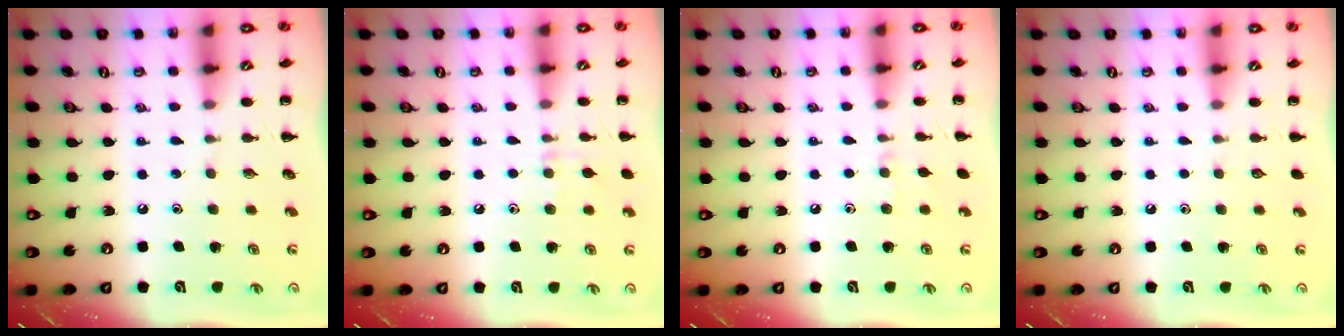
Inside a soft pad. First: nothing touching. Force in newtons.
{"total": 6.9, "press": 6.3, "slide": 2.7}
{"total": 3.9, "press": 3.6, "slide": 1.5}
{"total": 0.0}